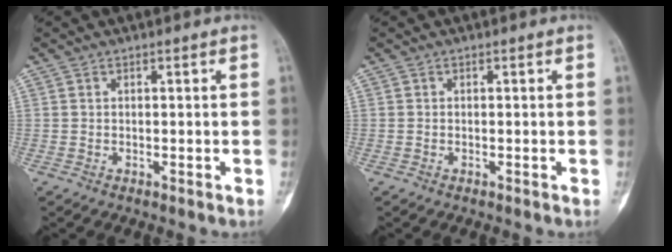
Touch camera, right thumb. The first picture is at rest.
{"total": 0.0}